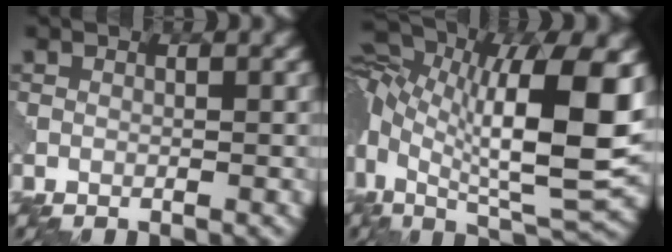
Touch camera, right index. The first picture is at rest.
{"total": 13.9, "force": [1.5, 5.8, 12.5], "torque": [-0.240, 0.005, 0.025]}